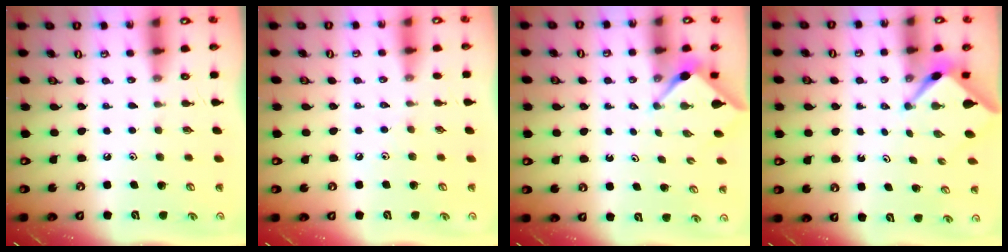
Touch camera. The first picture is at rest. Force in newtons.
{"total": 2.4, "press": 2.3, "slide": 0.5}
{"total": 2.9, "press": 2.9, "slide": 0.4}
{"total": 2.5, "press": 2.5, "slide": 0.3}